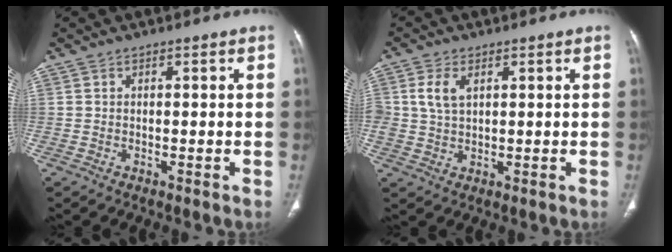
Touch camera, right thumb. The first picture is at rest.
{"total": 4.8, "force": [1.6, 2.9, 3.4], "torque": [-0.068, 0.000, 0.034]}